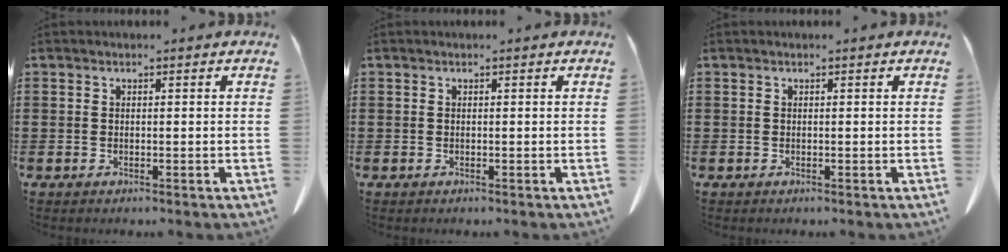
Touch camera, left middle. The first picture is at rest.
{"total": 0.0}
{"total": 0.0}